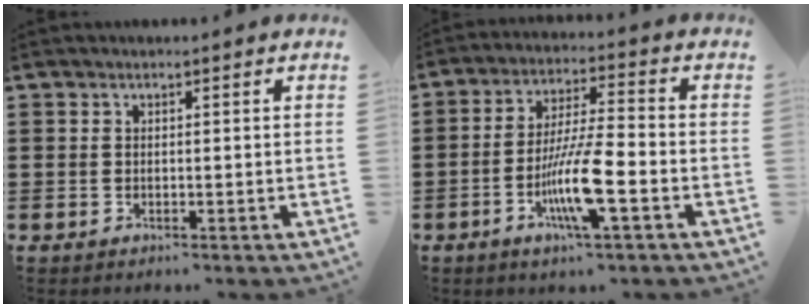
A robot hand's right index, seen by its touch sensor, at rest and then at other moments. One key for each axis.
{"total": 10.3, "fx": -3.5, "fy": 1.8, "fz": 9.5, "tx": -0.186, "ty": -0.009, "tz": -0.066}